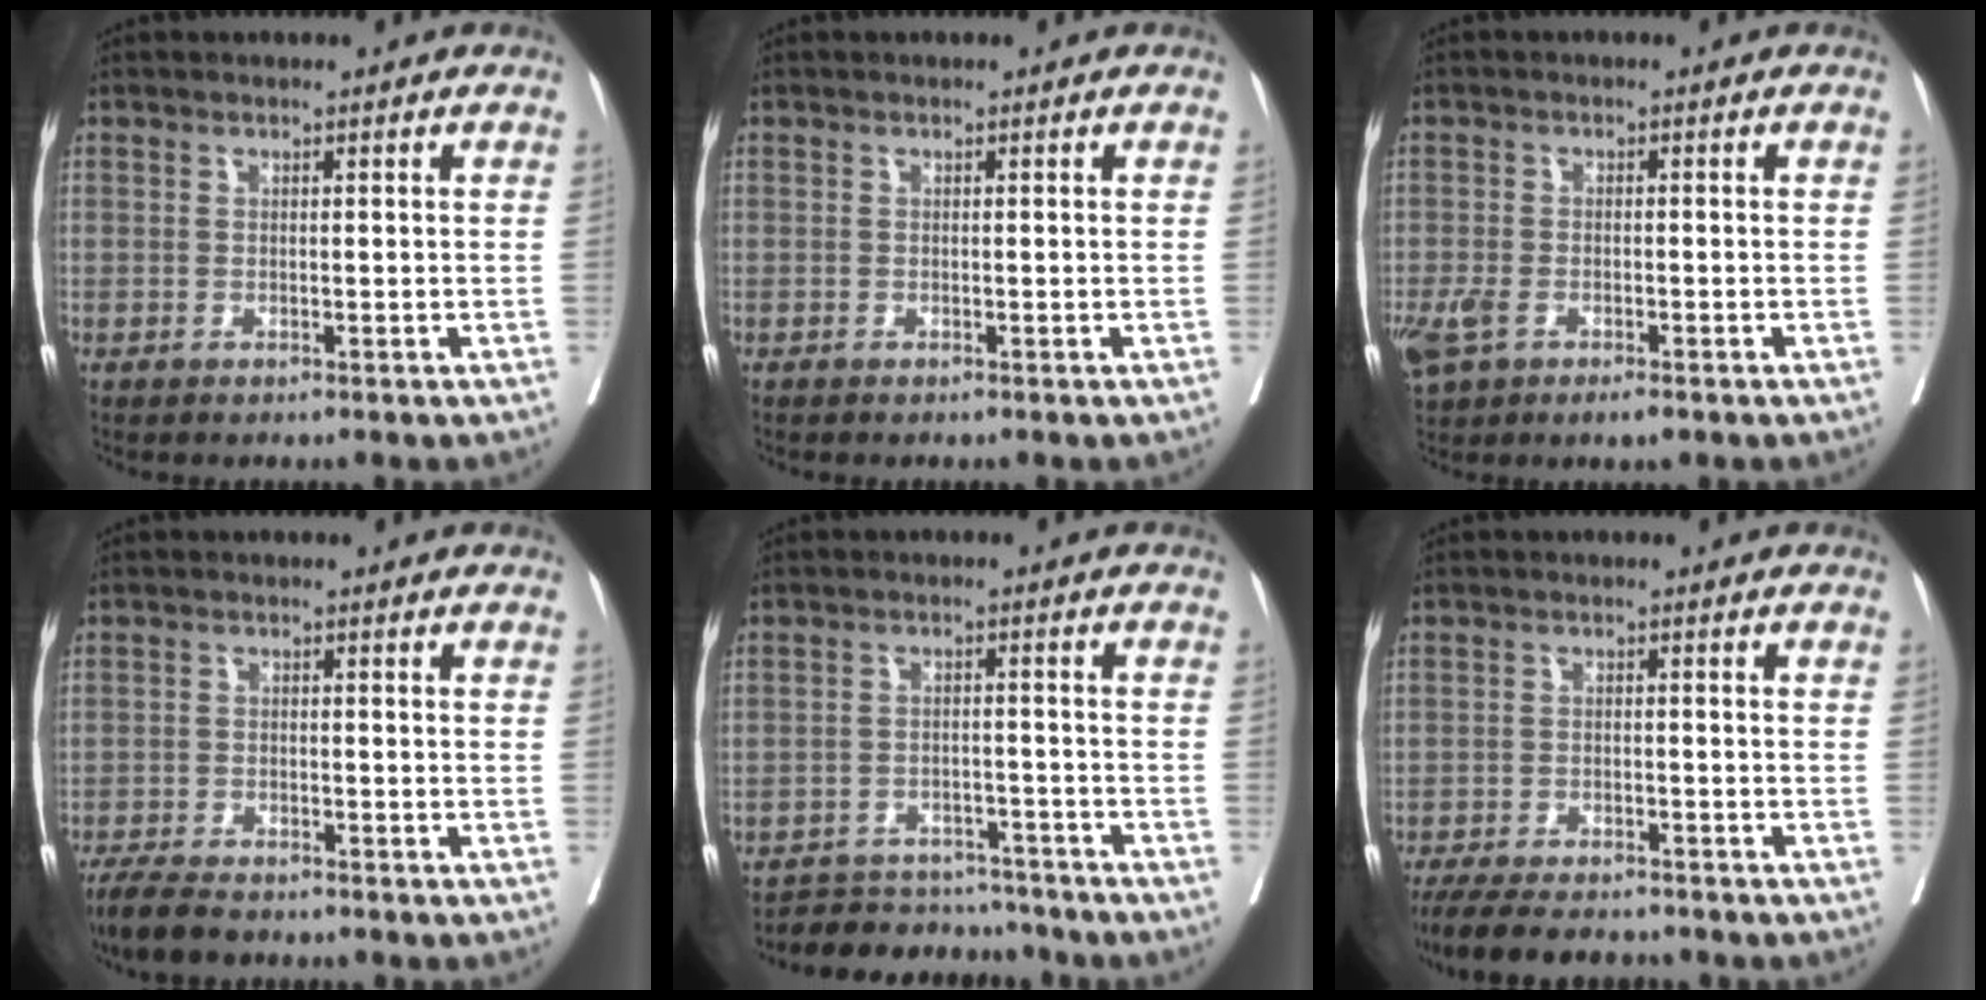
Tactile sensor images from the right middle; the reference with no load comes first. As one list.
[{"total": 0.0}, {"total": 6.8, "force": [-3.6, 3.2, 4.8], "torque": [-0.100, -0.007, -0.059]}, {"total": 6.1, "force": [-5.2, 1.4, 2.7], "torque": [-0.043, -0.013, -0.090]}, {"total": 9.6, "force": [-9.2, 2.6, 0.4], "torque": [0.007, 0.017, -0.128]}, {"total": 10.7, "force": [-9.4, 2.3, 4.4], "torque": [-0.068, -0.013, -0.141]}]